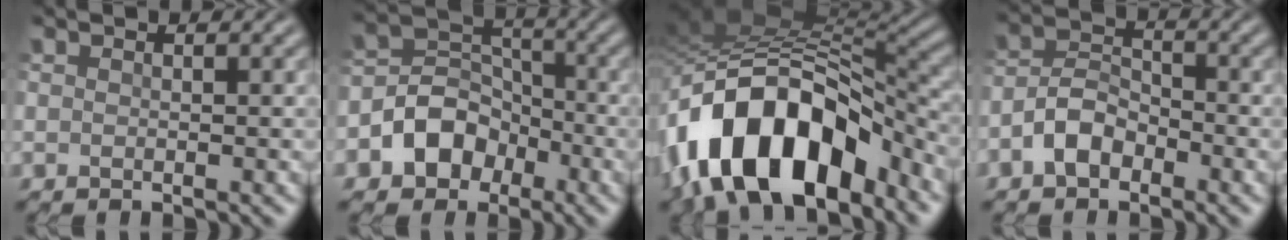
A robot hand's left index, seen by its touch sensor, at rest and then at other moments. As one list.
[{"total": 5.2, "force": [-3.0, 3.8, 2.0], "torque": [-0.024, 0.002, -0.057]}, {"total": 14.9, "force": [-7.0, 8.1, 10.4], "torque": [-0.179, 0.004, -0.124]}, {"total": 3.4, "force": [-2.3, 1.8, 1.7], "torque": [-0.032, 0.008, -0.048]}]